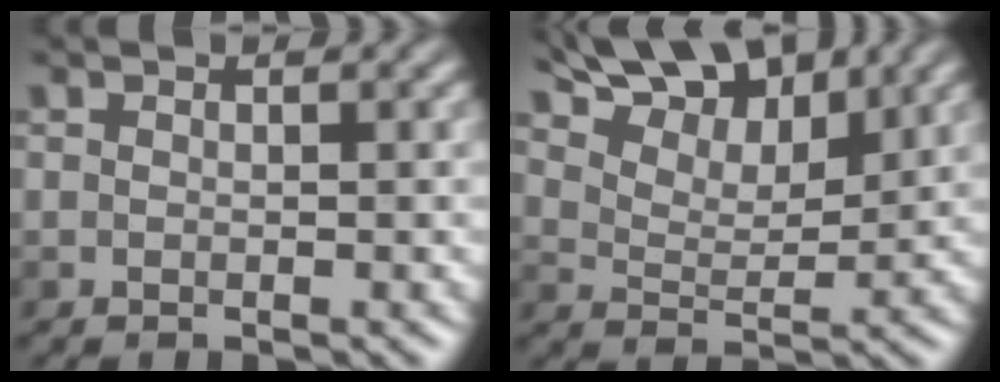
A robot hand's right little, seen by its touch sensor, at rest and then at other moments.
{"total": 10.5, "force": [8.0, 3.9, 5.4], "torque": [-0.092, -0.004, 0.130]}